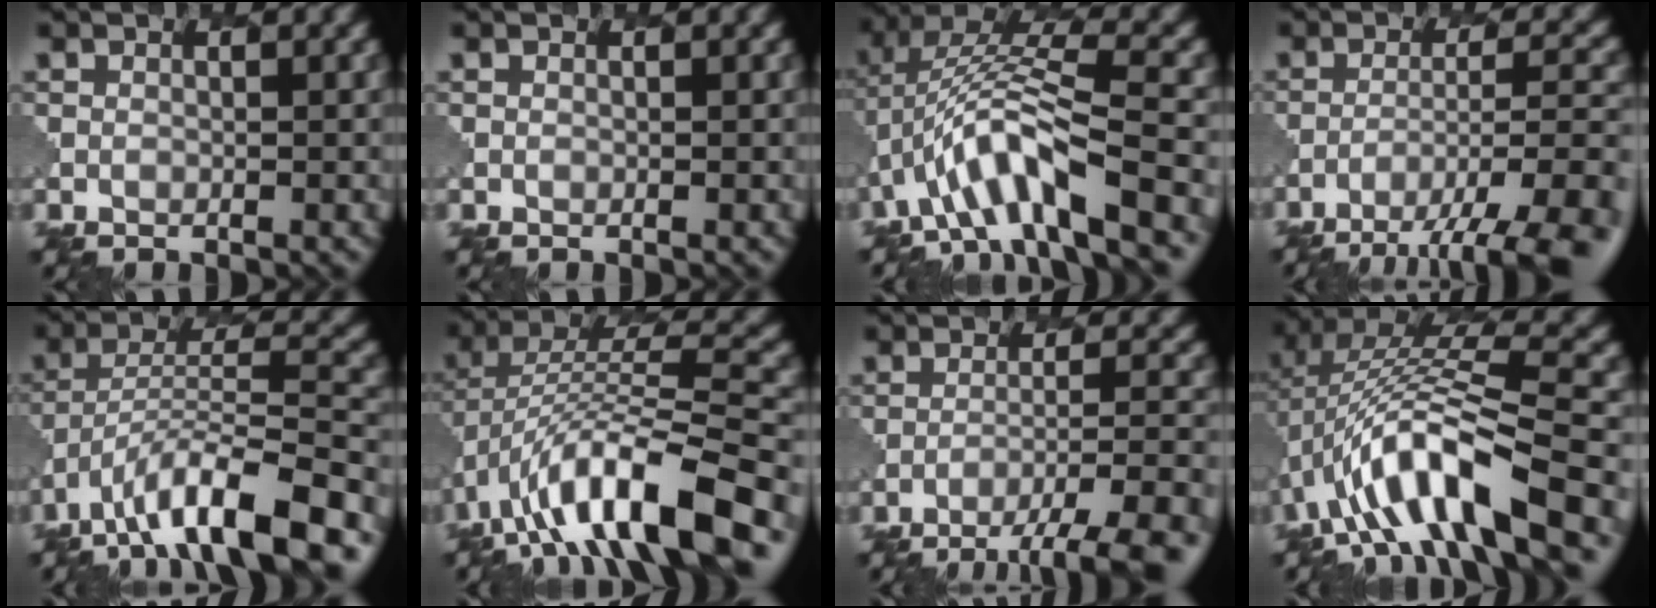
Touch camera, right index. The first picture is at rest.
{"total": 0.0}
{"total": 8.3, "force": [-3.2, 2.3, 7.3], "torque": [-0.136, 0.019, -0.058]}
{"total": 10.6, "force": [-7.5, 2.3, 7.2], "torque": [-0.119, -0.008, -0.098]}
{"total": 11.5, "force": [-7.7, 3.0, 8.0], "torque": [-0.128, 0.013, -0.136]}
{"total": 12.6, "force": [-6.2, 4.5, 10.0], "torque": [-0.171, 0.020, -0.106]}
{"total": 7.4, "force": [-5.3, 1.2, 5.1], "torque": [-0.068, 0.003, -0.068]}
{"total": 10.6, "force": [-3.4, 3.7, 9.3], "torque": [-0.167, 0.019, -0.057]}